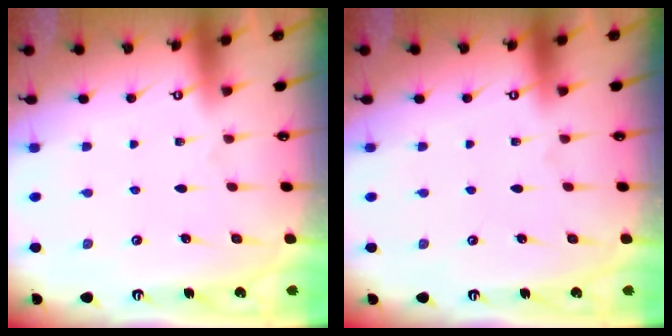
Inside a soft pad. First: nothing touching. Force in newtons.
{"total": 0.0}